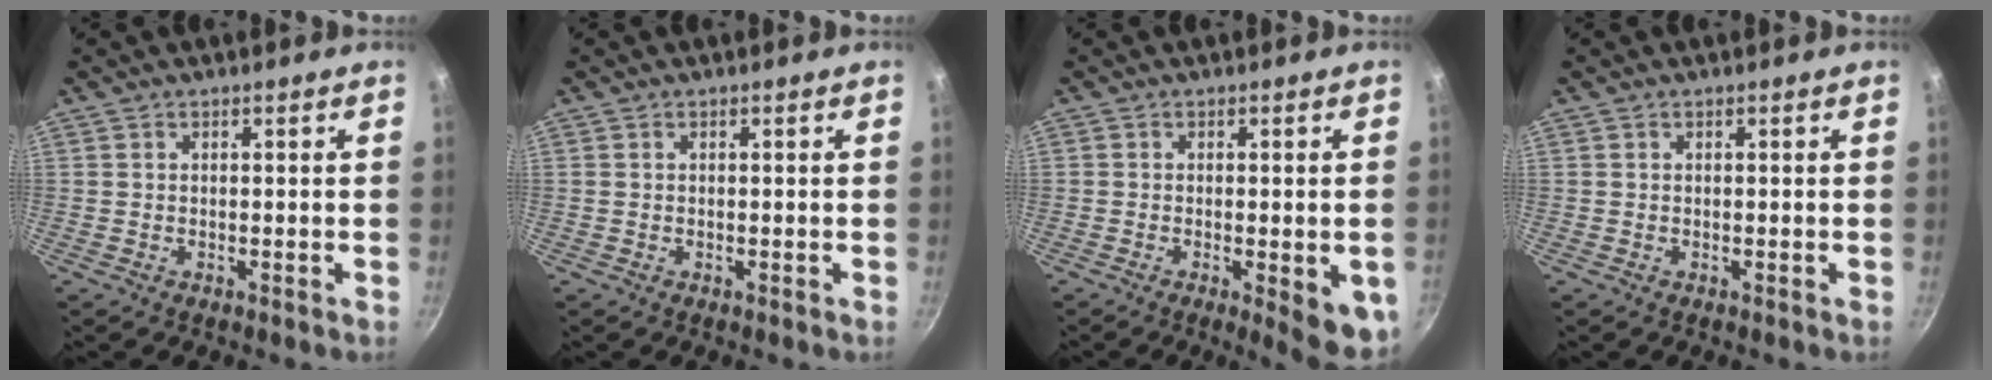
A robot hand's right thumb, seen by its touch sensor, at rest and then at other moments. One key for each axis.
{"total": 0.0}
{"total": 8.1, "fx": -2.2, "fy": 2.4, "fz": 7.4, "tx": -0.075, "ty": -0.001, "tz": -0.023}
{"total": 0.0}